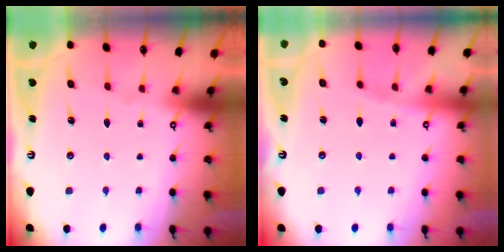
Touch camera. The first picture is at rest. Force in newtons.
{"total": 3.2, "press": 3.1, "slide": 0.6}